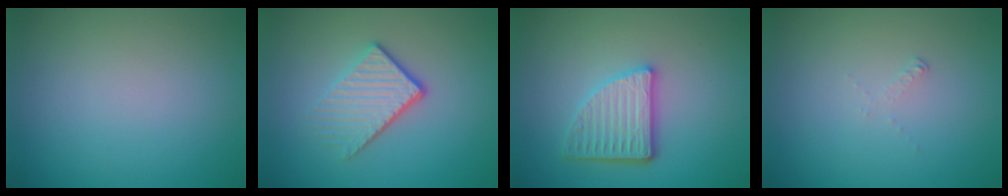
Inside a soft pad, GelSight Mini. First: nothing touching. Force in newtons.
{"total": 3.9, "press": 2.8, "slide": 2.8}
{"total": 4.4, "press": 3.6, "slide": 2.5}
{"total": 0.6, "press": 0.2, "slide": 0.6}